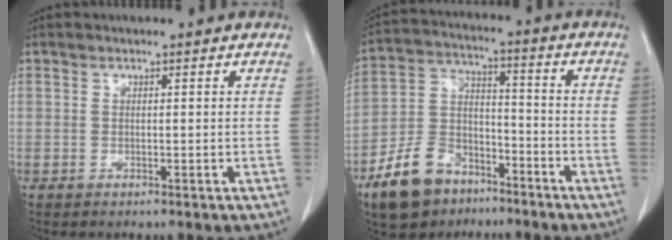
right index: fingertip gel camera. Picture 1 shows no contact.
{"total": 11.7, "force": [-7.8, 7.0, 5.2], "torque": [-0.117, 0.007, -0.142]}